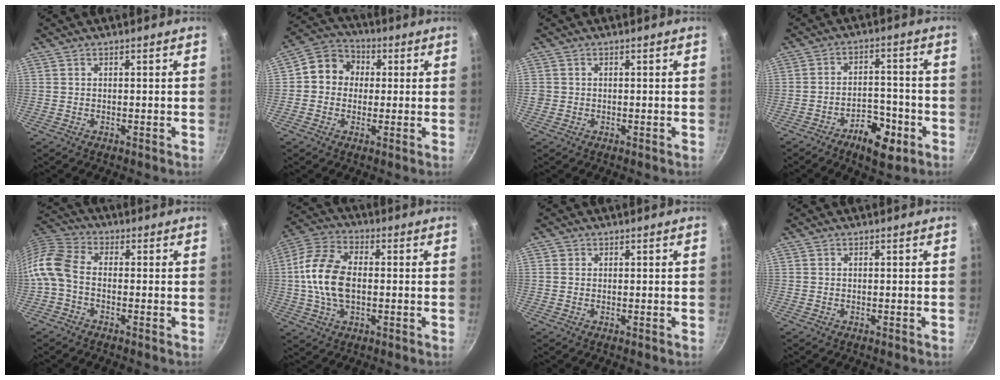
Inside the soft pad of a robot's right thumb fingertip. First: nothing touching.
{"total": 8.7, "force": [0.7, 7.7, 3.9], "torque": [-0.031, 0.017, -0.010]}
{"total": 1.4, "force": [-0.2, 1.3, 0.4], "torque": [-0.006, 0.001, -0.005]}
{"total": 8.9, "force": [-4.9, 4.4, 6.0], "torque": [-0.076, 0.034, -0.073]}
{"total": 8.4, "force": [-2.1, 5.5, 5.9], "torque": [-0.120, 0.037, -0.061]}
{"total": 13.2, "force": [-0.2, 8.1, 10.5], "torque": [-0.196, 0.023, -0.018]}
{"total": 1.1, "force": [0.2, 1.0, 0.3], "torque": [-0.001, 0.001, 0.000]}
{"total": 0.0}